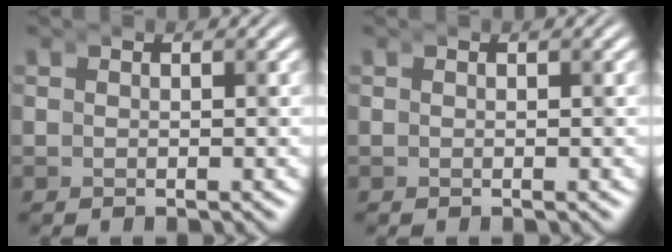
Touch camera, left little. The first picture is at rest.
{"total": 0.0}